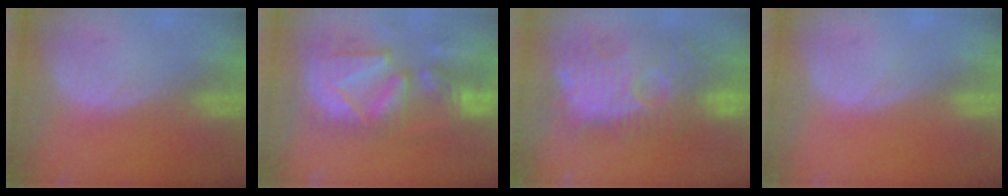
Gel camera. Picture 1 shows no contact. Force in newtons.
{"total": 13.3, "press": 11.4, "slide": 6.9}
{"total": 12.8, "press": 12.2, "slide": 3.9}
{"total": 0.0}